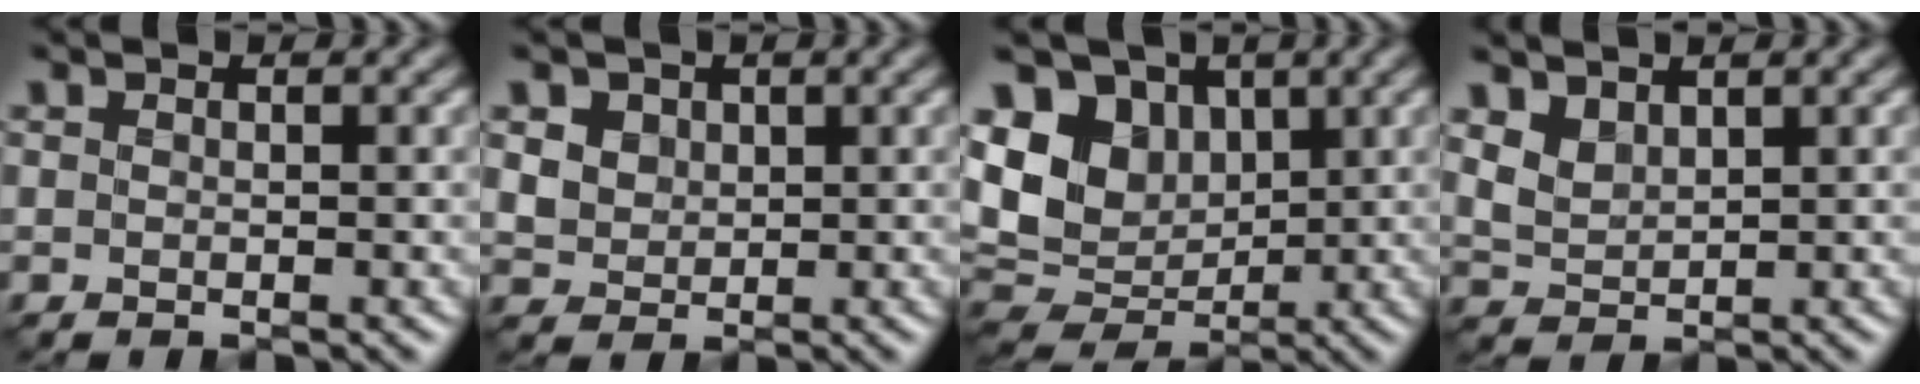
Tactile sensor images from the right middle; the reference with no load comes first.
{"total": 3.6, "force": [1.7, 2.7, 1.6], "torque": [-0.061, 0.000, 0.038]}
{"total": 8.8, "force": [2.3, 6.9, 5.0], "torque": [-0.107, 0.002, 0.028]}
{"total": 2.8, "force": [1.9, 1.5, 1.4], "torque": [-0.037, -0.002, 0.044]}